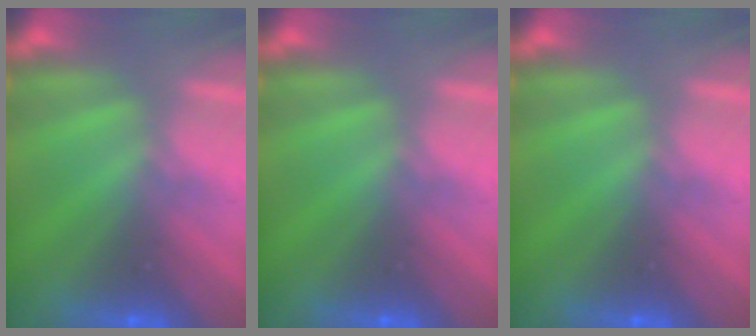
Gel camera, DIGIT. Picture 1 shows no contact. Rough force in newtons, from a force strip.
{"total": 0.0}
{"total": 0.0}